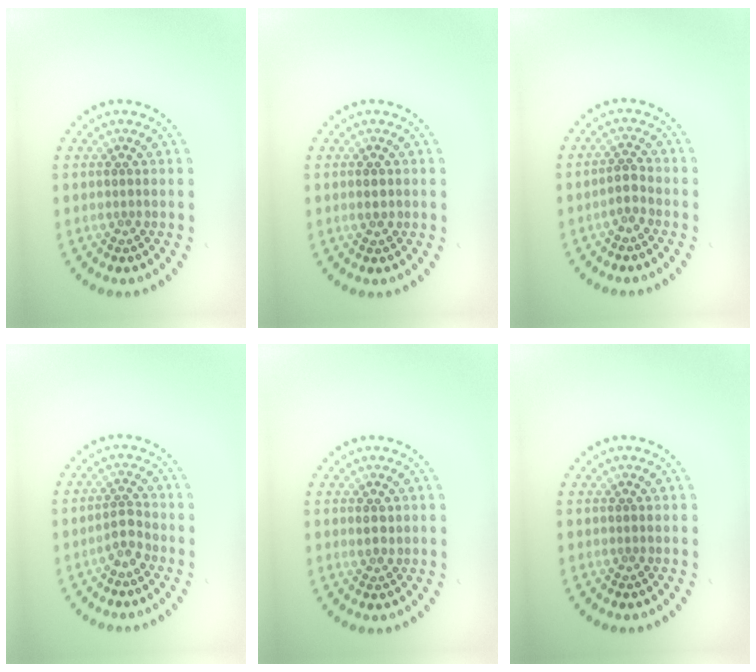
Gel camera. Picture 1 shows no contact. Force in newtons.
{"total": 1.1, "press": 1.1, "slide": 0.2}
{"total": 1.5, "press": 1.2, "slide": 0.9}
{"total": 1.6, "press": 1.3, "slide": 1.0}
{"total": 1.2, "press": 1.2, "slide": 0.3}
{"total": 0.0}